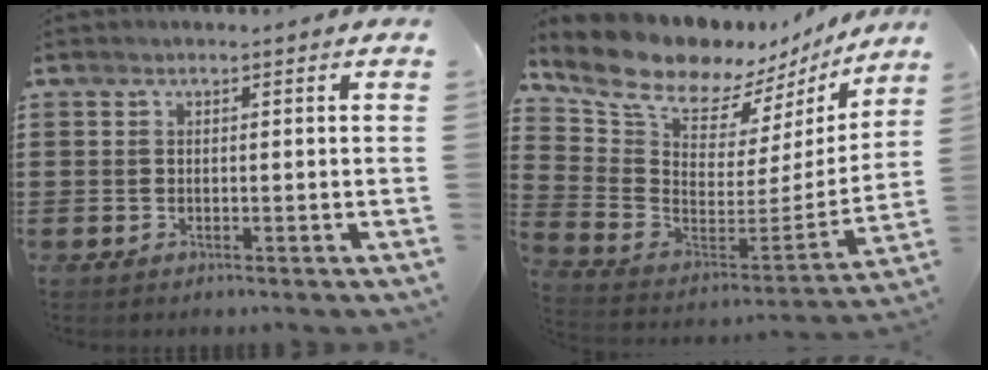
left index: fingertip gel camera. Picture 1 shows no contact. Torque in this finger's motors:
{"motor_torque": [2.14, 0.00, 1.05, 0.21]}